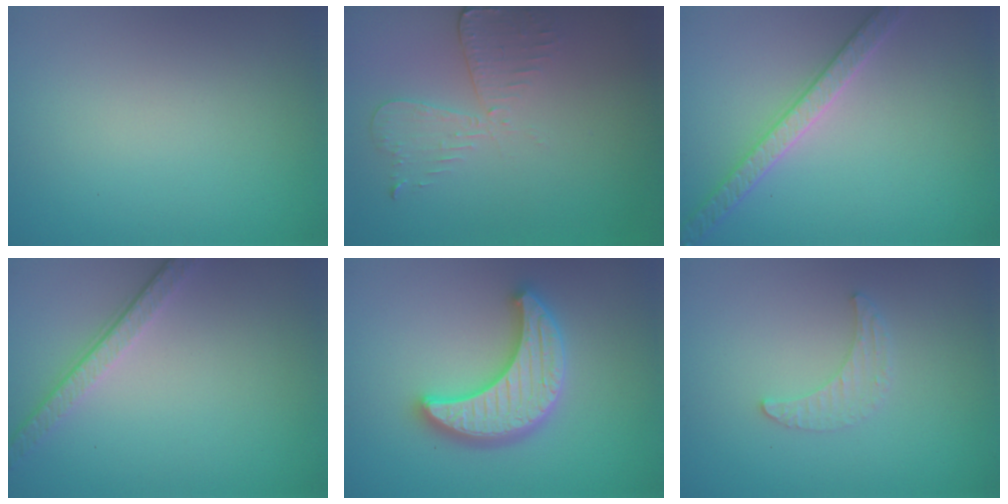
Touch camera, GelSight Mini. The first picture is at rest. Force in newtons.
{"total": 3.0, "press": 2.6, "slide": 1.5}
{"total": 3.2, "press": 3.1, "slide": 0.7}
{"total": 3.5, "press": 2.4, "slide": 2.5}
{"total": 5.3, "press": 5.2, "slide": 0.9}
{"total": 1.6, "press": 1.5, "slide": 0.4}